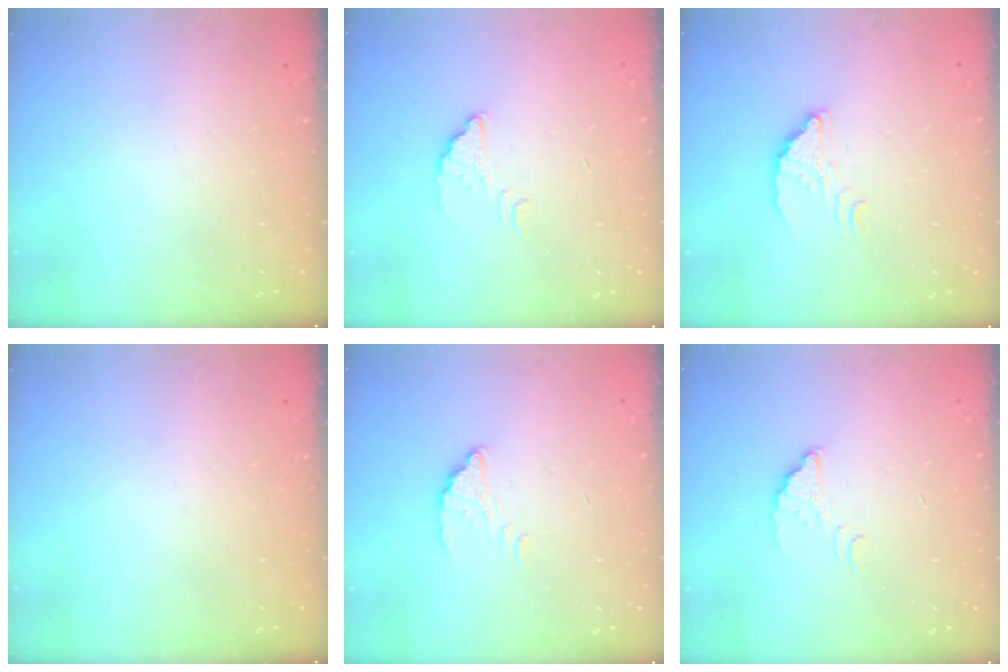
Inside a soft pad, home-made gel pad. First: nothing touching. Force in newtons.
{"total": 2.6, "press": 2.6, "slide": 0.1}
{"total": 3.7, "press": 3.7, "slide": 0.3}
{"total": 0.0}
{"total": 2.2, "press": 2.2, "slide": 0.2}
{"total": 2.6, "press": 2.6, "slide": 0.1}